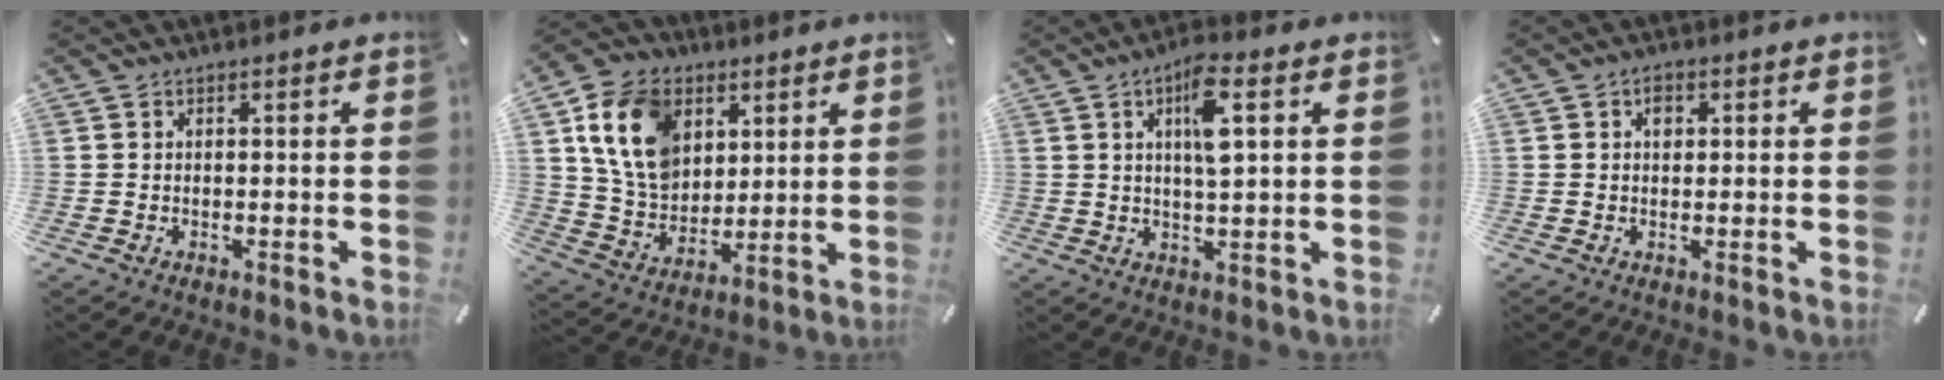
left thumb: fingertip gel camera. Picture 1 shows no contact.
{"total": 15.4, "force": [5.9, 11.9, 7.8], "torque": [-0.172, -0.009, 0.112]}
{"total": 8.4, "force": [2.8, 2.4, 7.5], "torque": [-0.128, -0.004, 0.041]}
{"total": 2.1, "force": [0.5, 1.6, 1.3], "torque": [-0.012, 0.000, 0.005]}